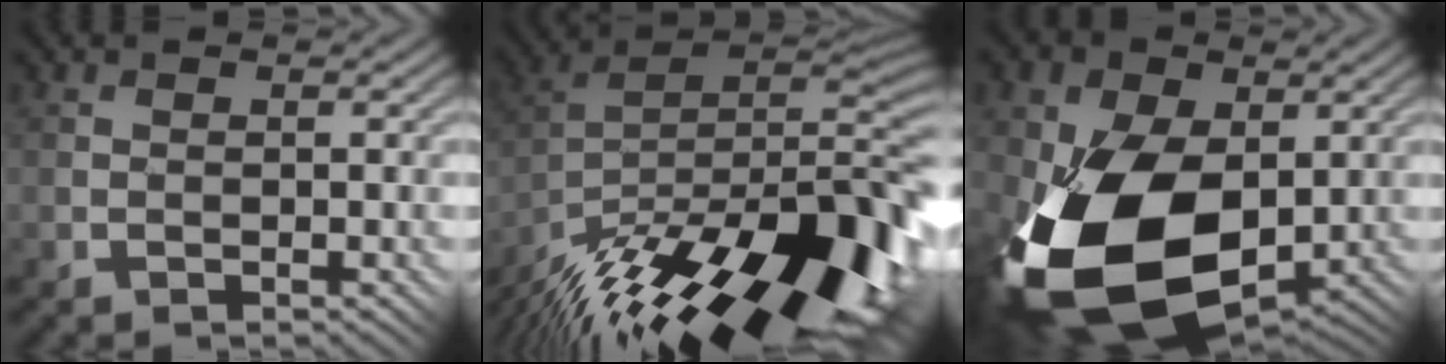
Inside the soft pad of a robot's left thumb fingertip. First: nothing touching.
{"total": 18.7, "force": [-12.4, 5.6, 12.8], "torque": [-0.188, 0.013, -0.196]}
{"total": 17.1, "force": [-2.9, 10.7, 13.0], "torque": [-0.275, -0.047, -0.043]}